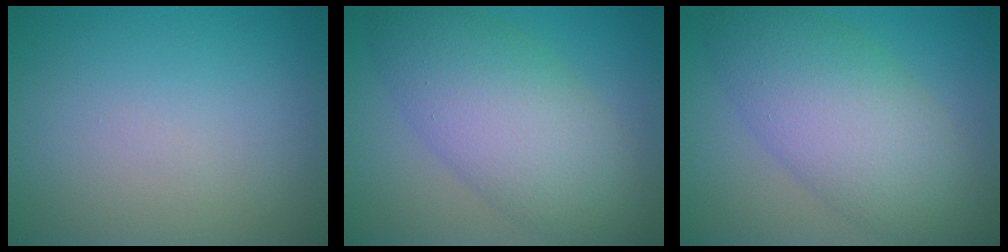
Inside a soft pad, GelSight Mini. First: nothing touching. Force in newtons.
{"total": 8.1, "press": 8.1, "slide": 0.3}
{"total": 8.1, "press": 8.1, "slide": 0.3}